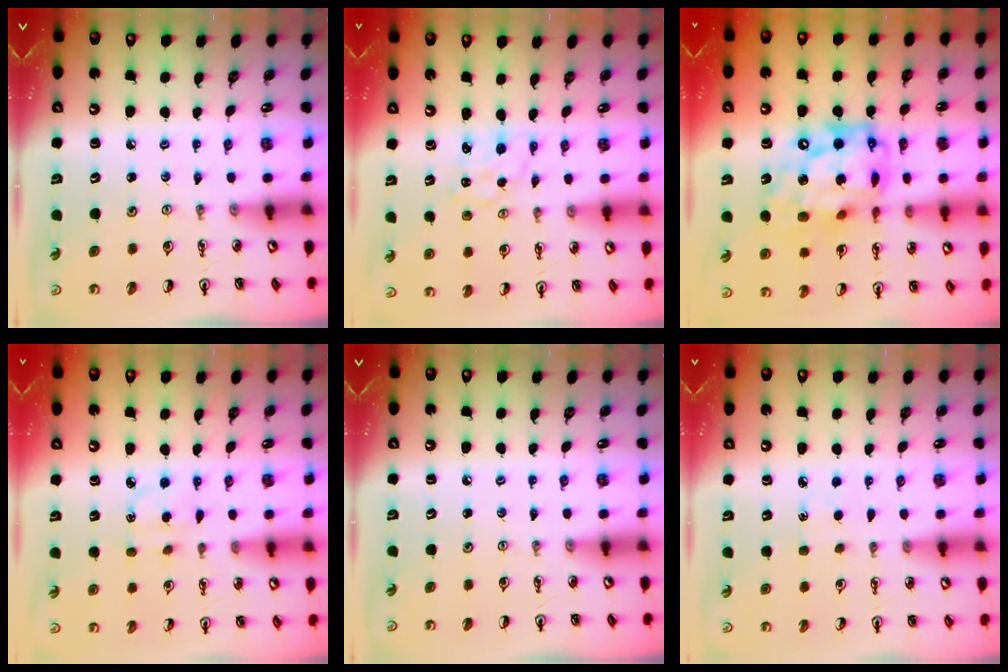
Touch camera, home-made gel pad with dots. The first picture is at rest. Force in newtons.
{"total": 0.7, "press": 0.6, "slide": 0.3}
{"total": 20.7, "press": 20.6, "slide": 1.8}
{"total": 2.7, "press": 2.6, "slide": 0.9}
{"total": 0.0}
{"total": 2.4, "press": 2.4, "slide": 0.3}